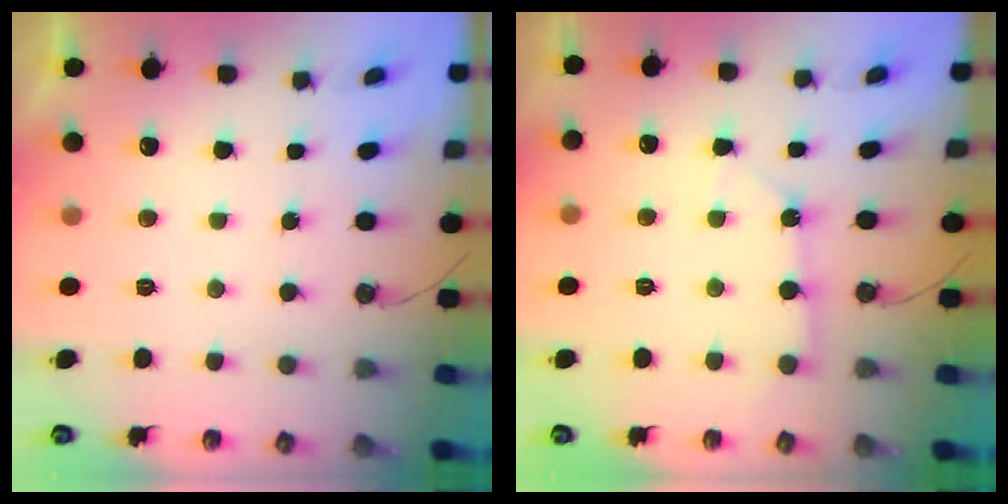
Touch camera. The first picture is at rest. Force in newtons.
{"total": 3.5, "press": 3.4, "slide": 0.2}